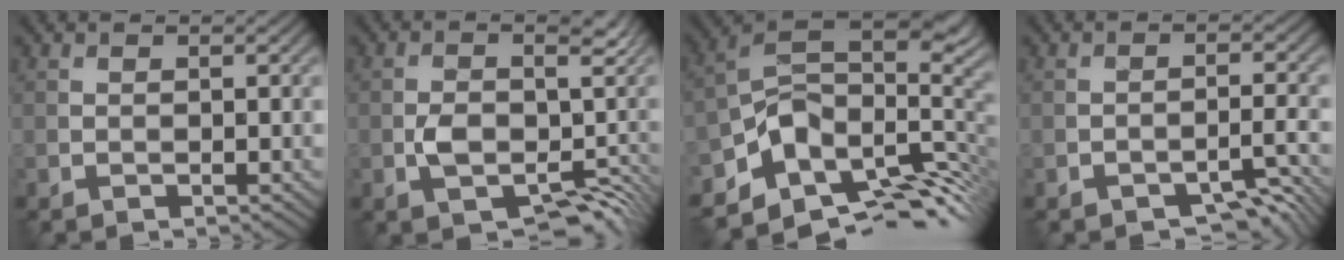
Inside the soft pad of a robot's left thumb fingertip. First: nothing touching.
{"total": 7.5, "force": [-2.9, 4.0, 5.6], "torque": [-0.085, -0.009, -0.048]}
{"total": 13.4, "force": [-4.2, 8.3, 9.7], "torque": [-0.198, -0.027, -0.060]}
{"total": 4.1, "force": [-3.1, 1.3, 2.3], "torque": [-0.029, 0.003, -0.041]}